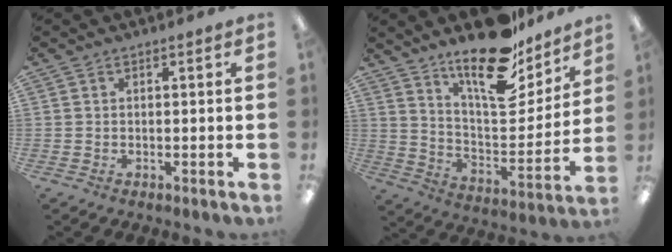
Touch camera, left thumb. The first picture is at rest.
{"total": 20.2, "force": [14.9, 7.5, 11.3], "torque": [-0.170, -0.107, 0.254]}